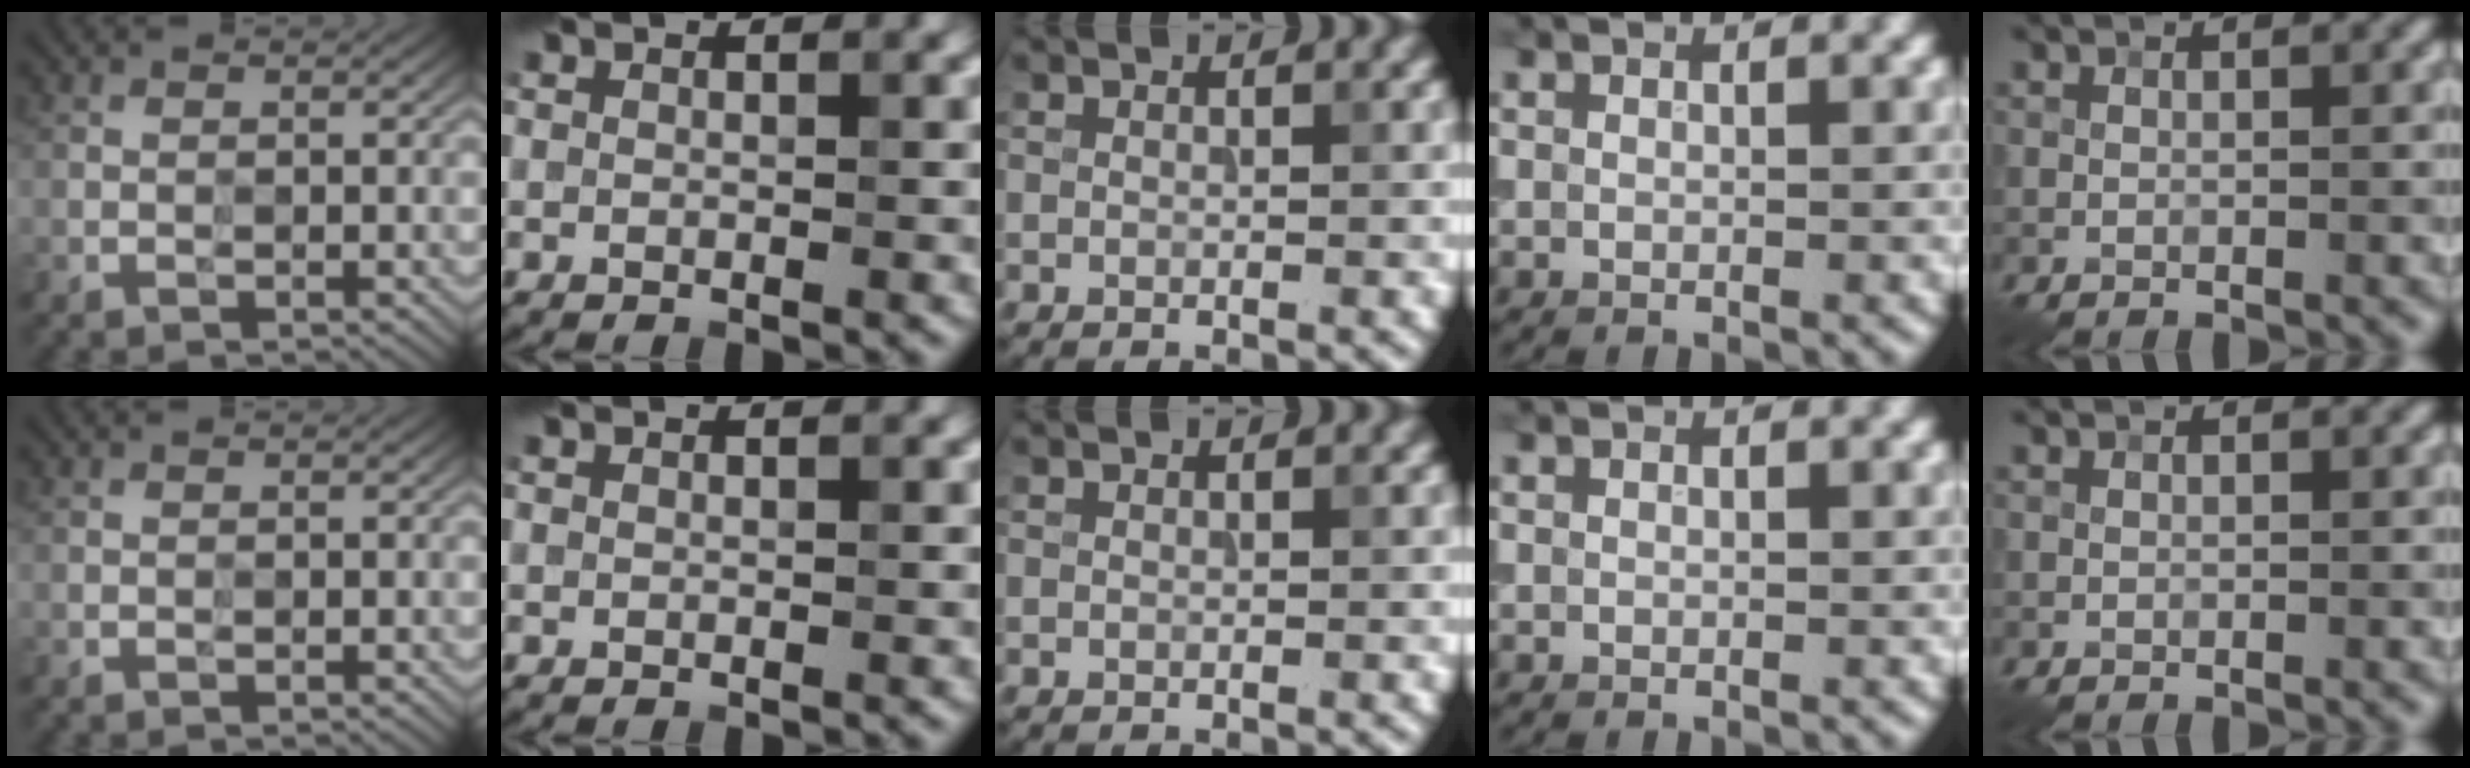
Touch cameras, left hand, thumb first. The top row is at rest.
{}